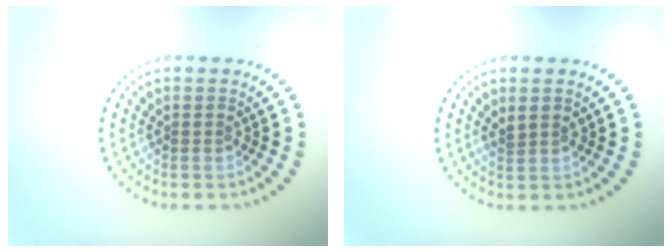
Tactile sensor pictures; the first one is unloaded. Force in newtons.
{"total": 1.1, "press": 1.1, "slide": 0.4}